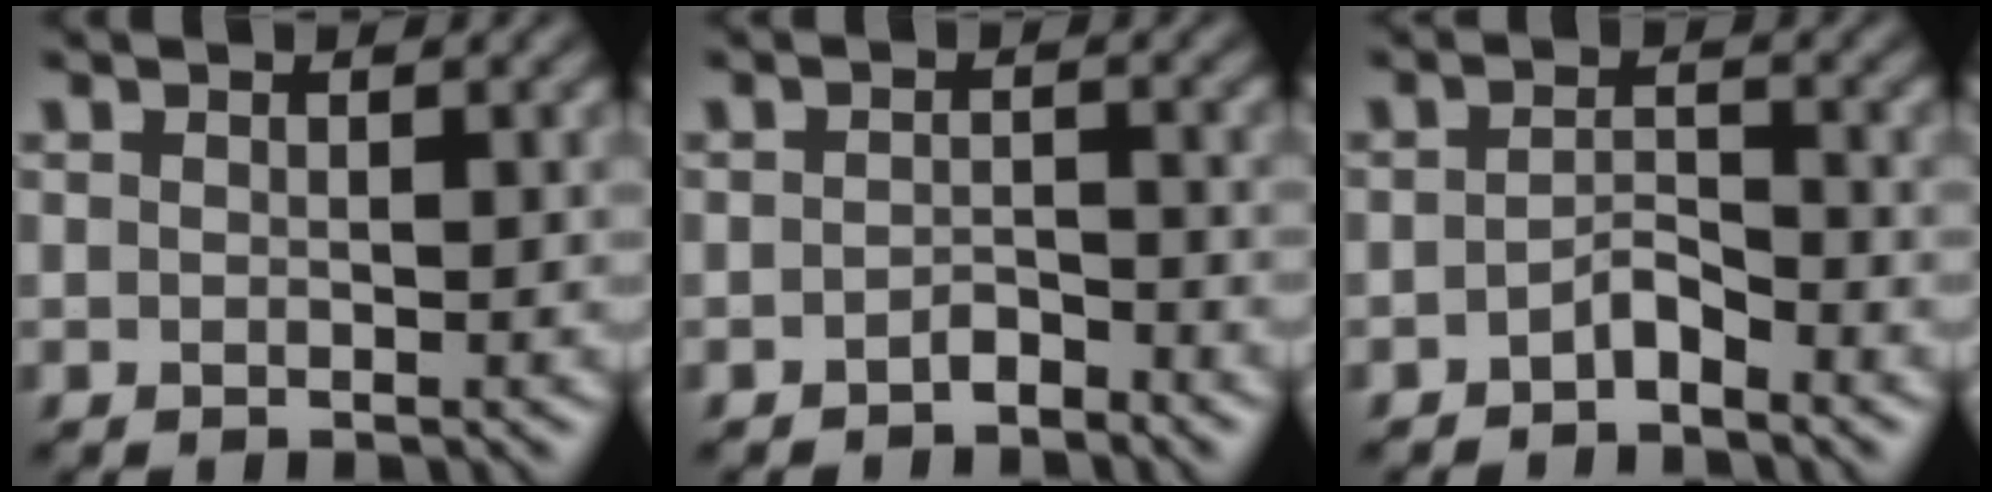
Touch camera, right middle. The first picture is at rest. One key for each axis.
{"total": 1.4, "fx": -1.1, "fy": 0.5, "fz": 0.6, "tx": -0.009, "ty": 0.004, "tz": -0.021}
{"total": 1.7, "fx": -1.3, "fy": 0.5, "fz": 1.0, "tx": -0.019, "ty": 0.006, "tz": -0.025}